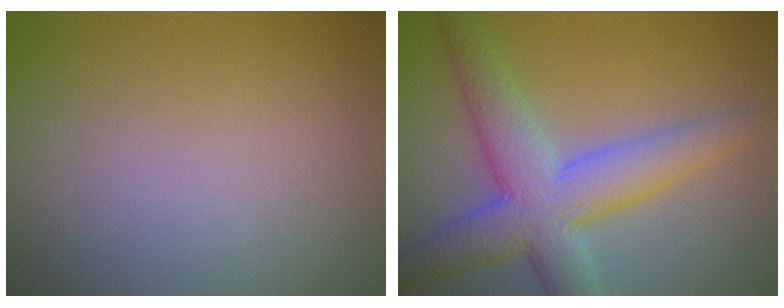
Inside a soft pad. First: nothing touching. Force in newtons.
{"total": 7.0, "press": 7.0, "slide": 0.2}